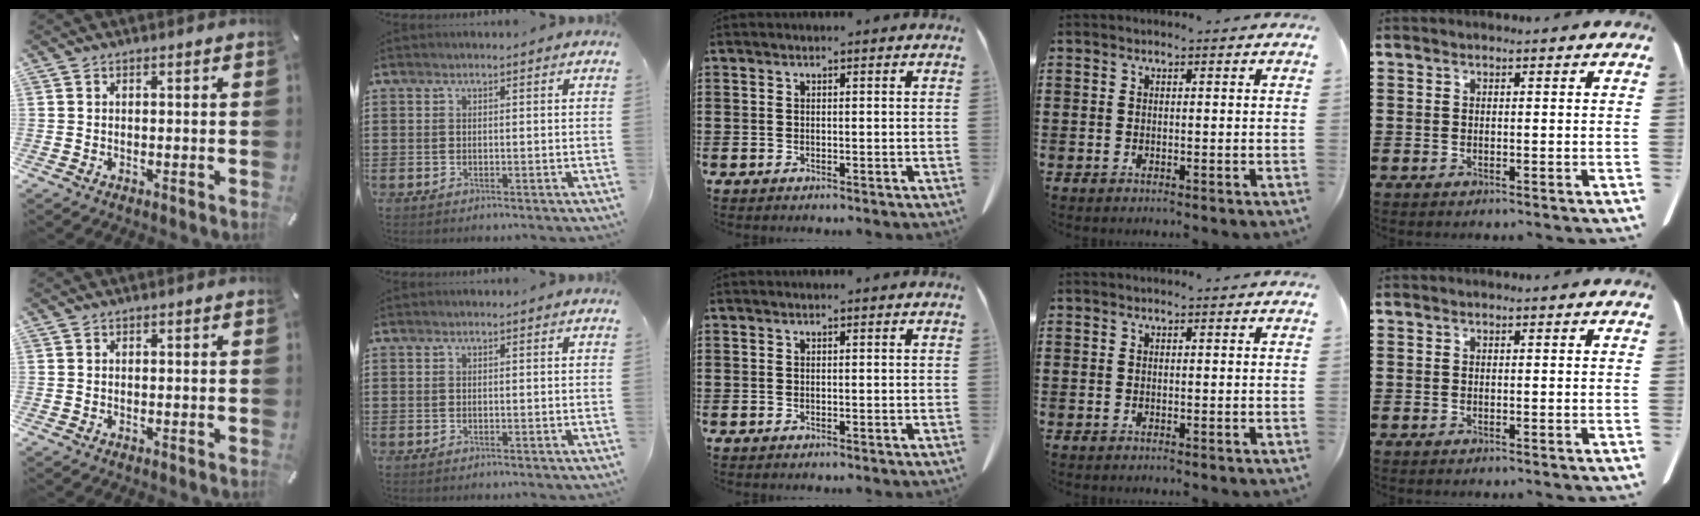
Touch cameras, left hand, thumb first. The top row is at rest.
{}